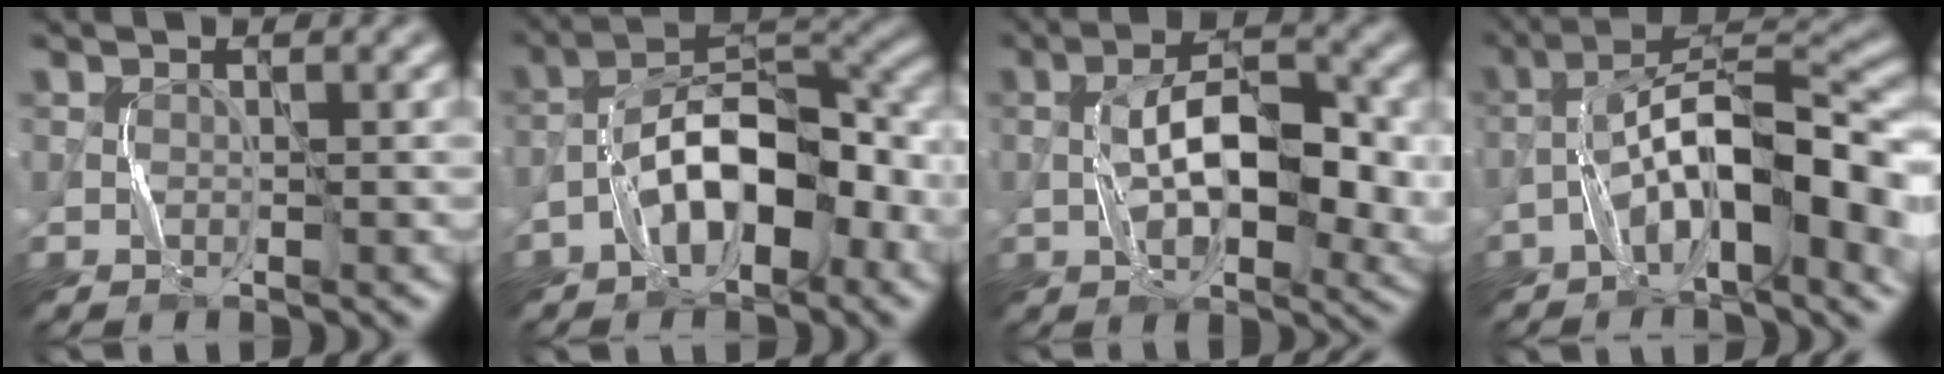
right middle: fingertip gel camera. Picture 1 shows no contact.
{"total": 9.5, "force": [-3.5, 4.3, 7.7], "torque": [-0.119, 0.027, -0.066]}
{"total": 8.9, "force": [-0.1, 4.3, 7.8], "torque": [-0.127, 0.005, -0.002]}
{"total": 11.5, "force": [-3.2, 3.7, 10.4], "torque": [-0.172, 0.021, -0.056]}